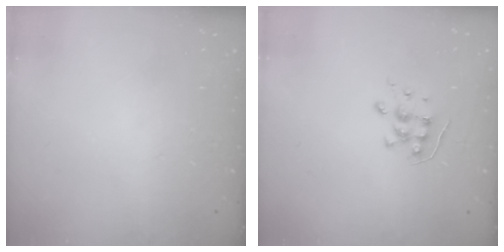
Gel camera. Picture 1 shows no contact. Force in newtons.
{"total": 6.1, "press": 6.1, "slide": 0.4}